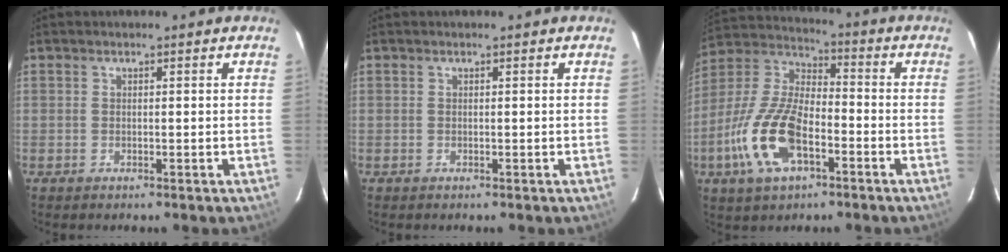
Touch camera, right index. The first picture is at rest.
{"total": 0.0}
{"total": 16.9, "force": [-6.8, 7.8, 13.4], "torque": [-0.293, -0.003, -0.130]}